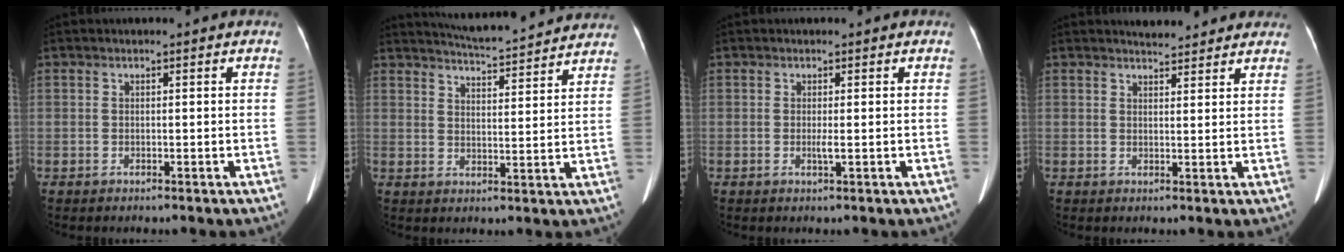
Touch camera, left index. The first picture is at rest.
{"total": 14.1, "force": [13.3, 1.2, 4.6], "torque": [-0.072, 0.011, 0.172]}
{"total": 1.0, "force": [-0.1, -0.1, 0.9], "torque": [-0.023, -0.003, -0.001]}
{"total": 5.5, "force": [5.2, 1.4, 1.3], "torque": [-0.013, 0.011, 0.056]}